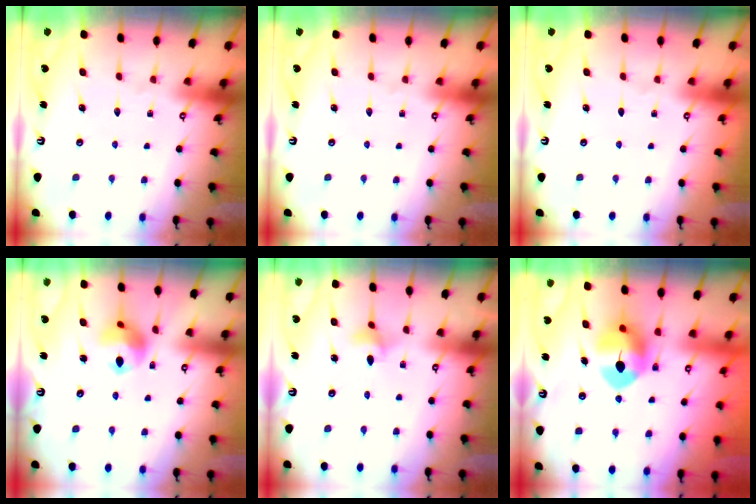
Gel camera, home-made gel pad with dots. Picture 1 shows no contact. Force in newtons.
{"total": 0.0}
{"total": 0.0}
{"total": 10.5, "press": 10.4, "slide": 1.5}
{"total": 4.2, "press": 4.2, "slide": 0.7}
{"total": 8.8, "press": 8.7, "slide": 1.0}